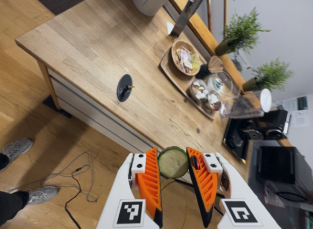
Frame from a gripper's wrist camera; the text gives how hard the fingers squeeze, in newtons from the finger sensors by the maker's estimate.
{"total": 8.2, "left": 8.9, "right": 7.5}